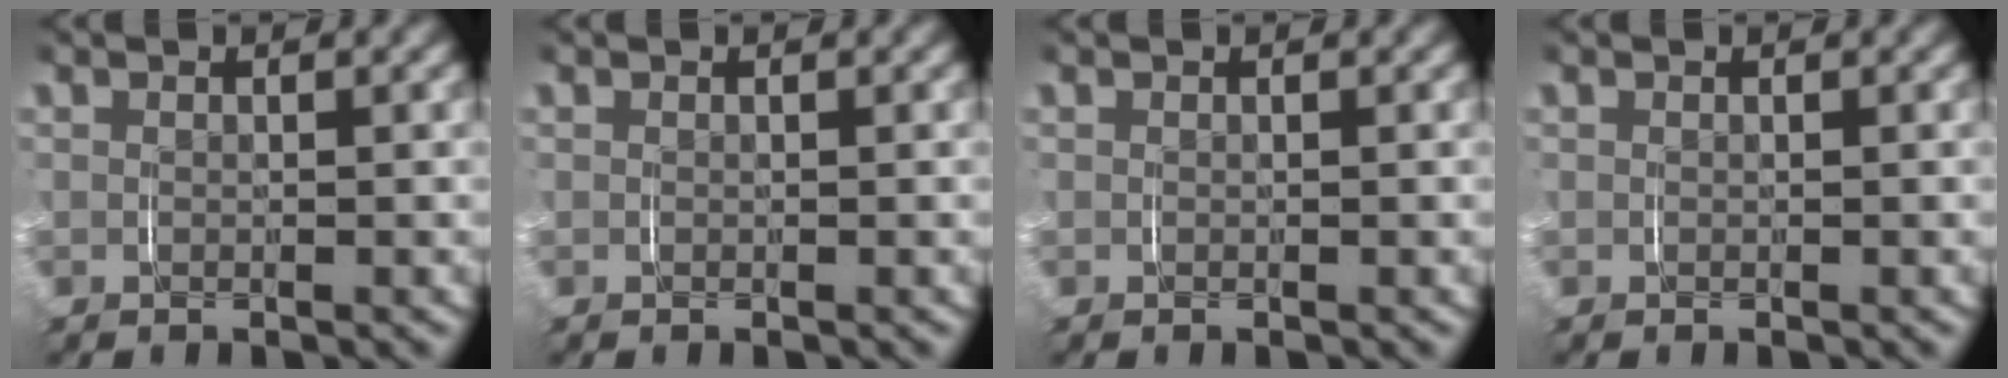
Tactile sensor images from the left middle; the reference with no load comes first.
{"total": 0.0}
{"total": 0.0}
{"total": 0.0}